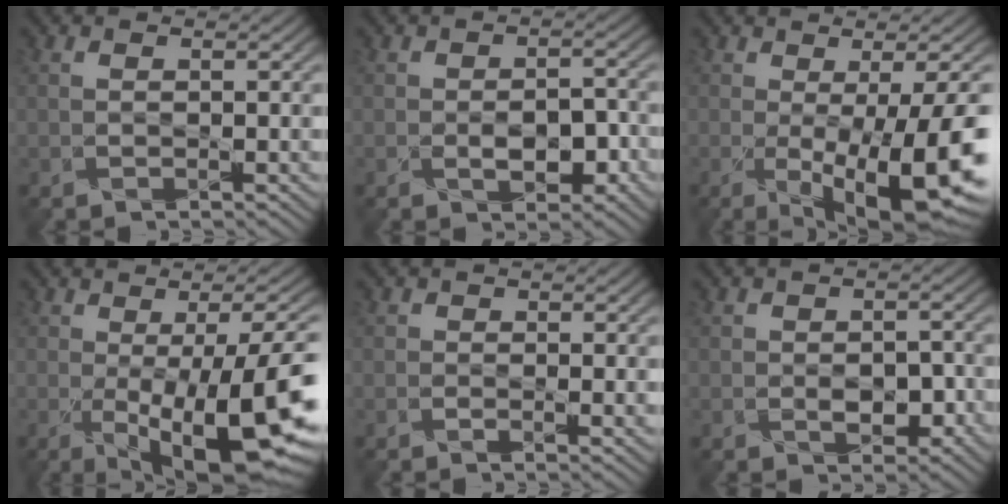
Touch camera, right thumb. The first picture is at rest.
{"total": 4.2, "force": [-1.9, 2.6, 2.7], "torque": [-0.030, -0.003, -0.033]}
{"total": 13.4, "force": [-3.8, 4.2, 12.1], "torque": [-0.197, -0.043, -0.037]}
{"total": 15.5, "force": [-3.6, 5.2, 14.2], "torque": [-0.204, -0.038, -0.035]}
{"total": 1.3, "force": [-0.6, 0.8, 0.8], "torque": [-0.009, -0.013, -0.012]}
{"total": 3.6, "force": [-1.6, 2.5, 2.1], "torque": [-0.021, -0.007, -0.027]}